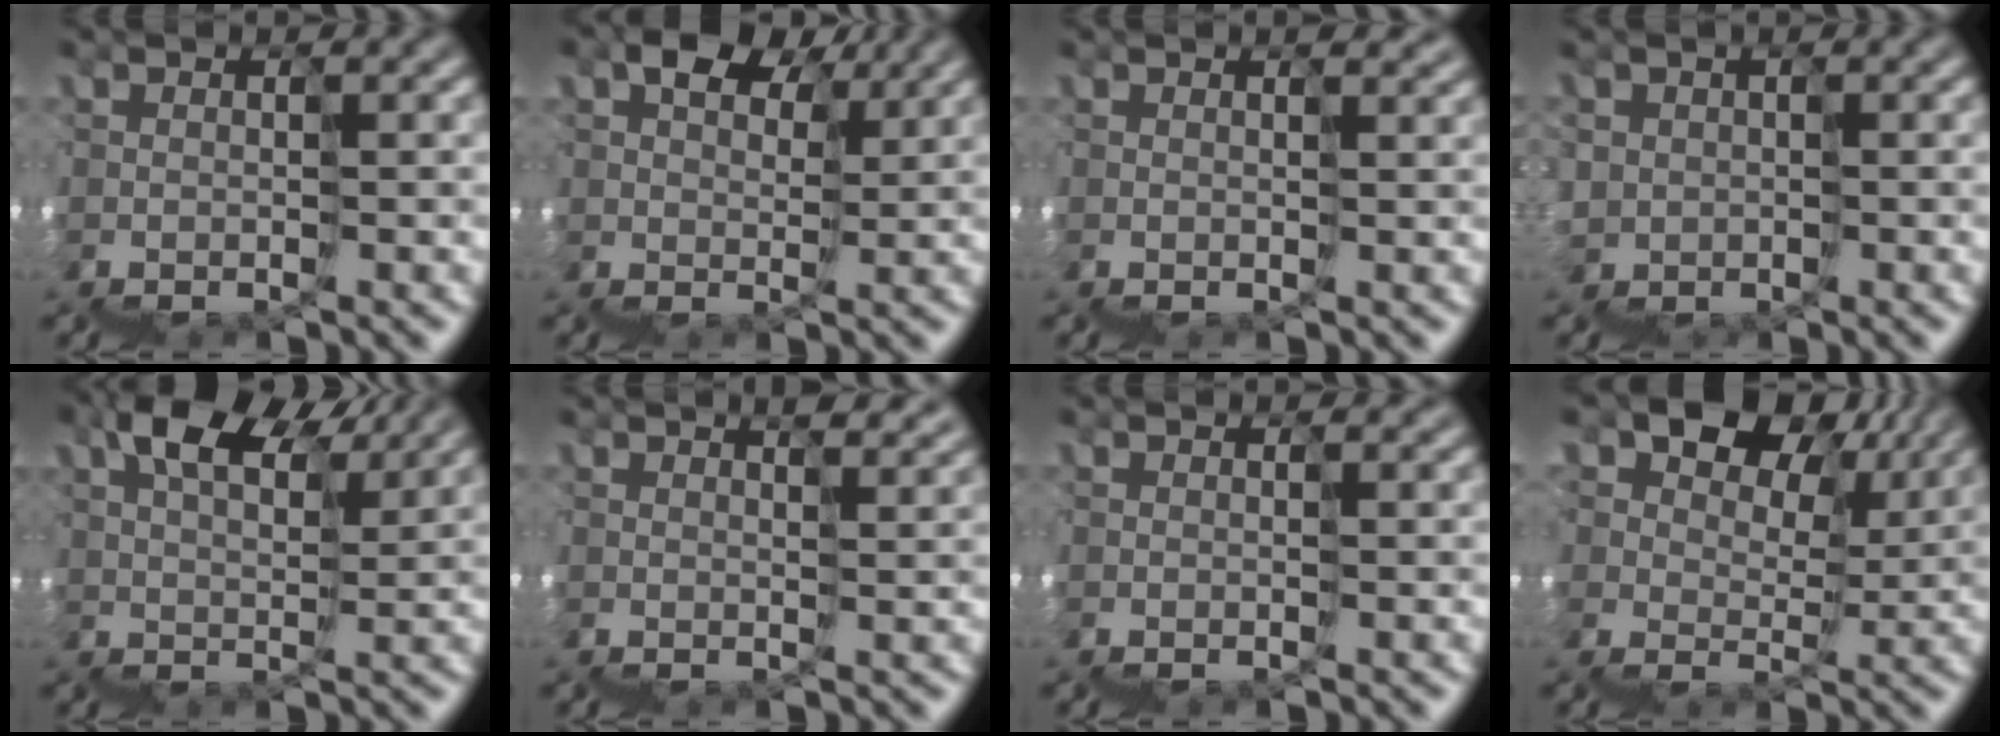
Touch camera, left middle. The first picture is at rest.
{"total": 5.6, "force": [4.7, 2.6, 1.3], "torque": [-0.024, 0.039, 0.070]}
{"total": 3.0, "force": [2.2, 1.2, 1.7], "torque": [-0.008, 0.021, 0.032]}
{"total": 2.8, "force": [1.4, 1.6, -1.8], "torque": [0.043, 0.019, 0.018]}
{"total": 6.5, "force": [5.9, 1.8, 2.3], "torque": [-0.032, 0.051, 0.082]}
{"total": 4.9, "force": [3.9, 1.9, 2.4], "torque": [-0.010, 0.035, 0.061]}
{"total": 1.0, "force": [0.7, 0.5, 0.5], "torque": [-0.005, 0.002, 0.007]}
{"total": 8.4, "force": [6.1, 5.0, 2.9], "torque": [-0.047, 0.031, 0.102]}